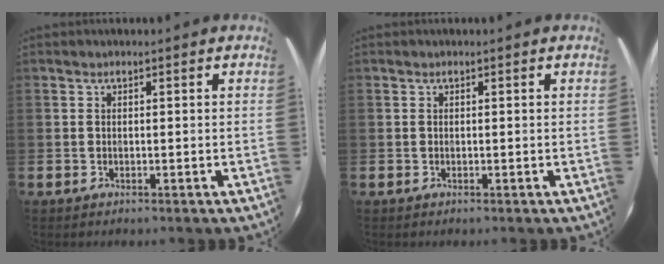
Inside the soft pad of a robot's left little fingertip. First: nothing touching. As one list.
[{"total": 0.0}]